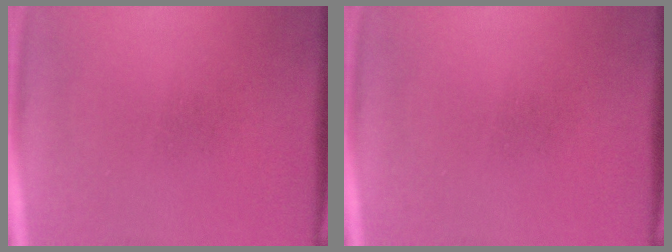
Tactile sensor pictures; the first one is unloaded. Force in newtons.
{"total": 0.0}